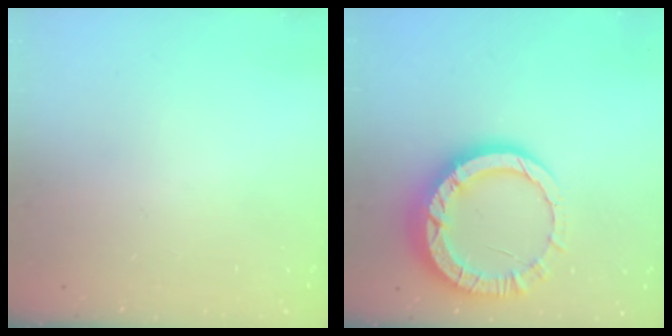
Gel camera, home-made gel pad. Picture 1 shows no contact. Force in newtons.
{"total": 12.6, "press": 12.6, "slide": 1.1}